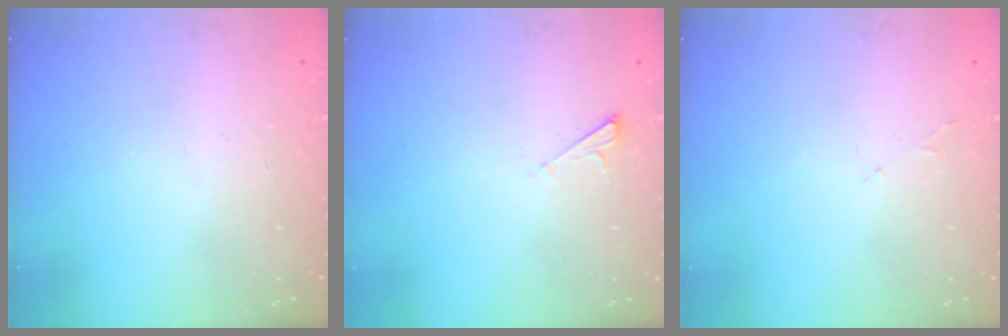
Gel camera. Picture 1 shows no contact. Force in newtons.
{"total": 2.5, "press": 2.4, "slide": 0.3}
{"total": 2.8, "press": 2.8, "slide": 0.5}